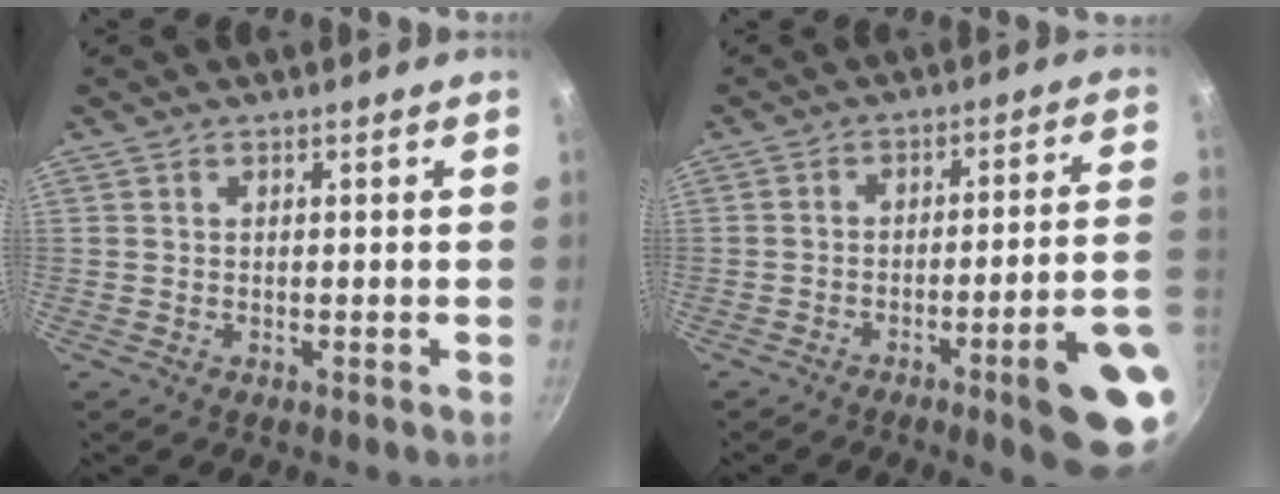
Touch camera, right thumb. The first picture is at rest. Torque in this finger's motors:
{"motor_torque": [3.49, 1.52, 0.97, -0.92, 0.34]}